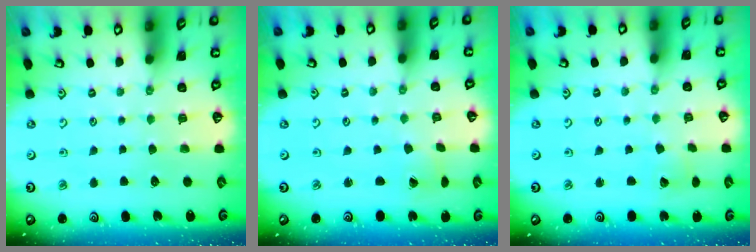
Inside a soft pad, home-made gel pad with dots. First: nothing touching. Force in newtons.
{"total": 1.6, "press": 1.5, "slide": 0.1}
{"total": 3.0, "press": 3.0, "slide": 0.2}